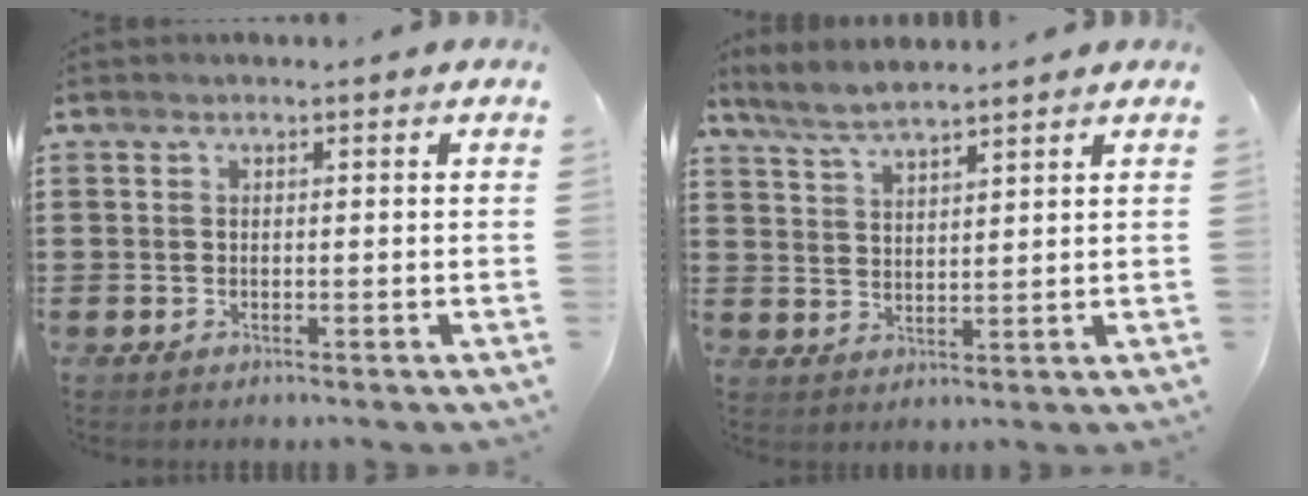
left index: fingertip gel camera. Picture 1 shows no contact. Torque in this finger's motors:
{"motor_torque": [1.24, 0.90, 0.14, 0.03]}